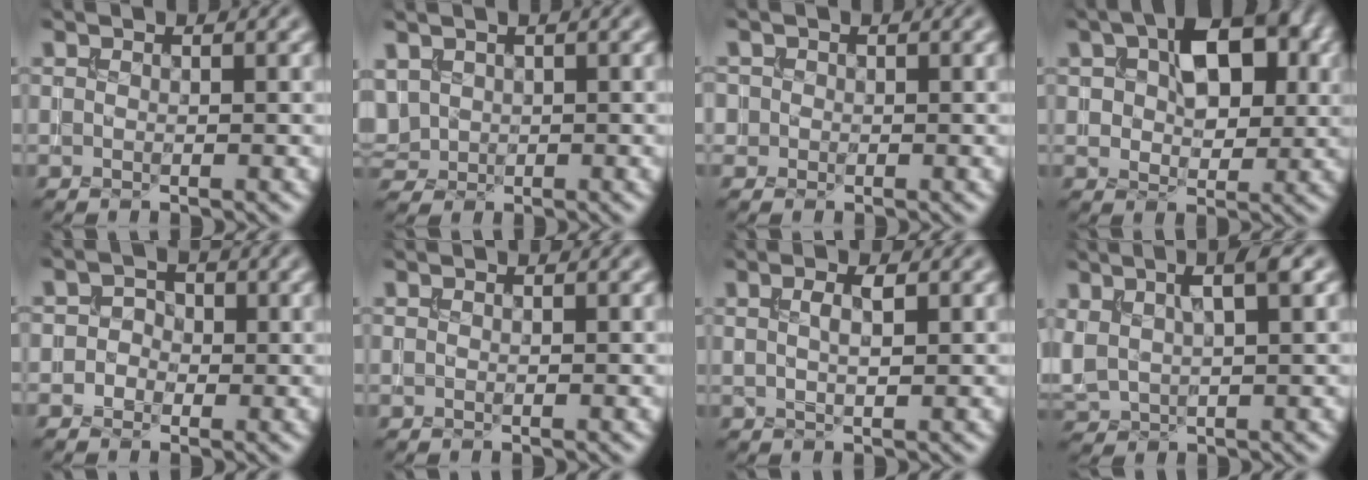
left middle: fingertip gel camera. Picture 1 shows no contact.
{"total": 2.1, "force": [0.4, 1.8, 1.1], "torque": [-0.029, 0.000, 0.015]}
{"total": 0.9, "force": [-0.2, 0.9, -0.1], "torque": [0.015, -0.003, -0.004]}
{"total": 7.1, "force": [1.9, 4.3, 5.3], "torque": [-0.083, 0.008, 0.022]}
{"total": 1.9, "force": [-0.6, 1.7, 0.5], "torque": [0.016, 0.004, -0.016]}
{"total": 0.0}
{"total": 1.6, "force": [0.5, 0.4, 1.5], "torque": [-0.024, 0.001, 0.011]}
{"total": 5.0, "force": [2.0, 2.0, 4.1], "torque": [-0.093, 0.009, 0.043]}